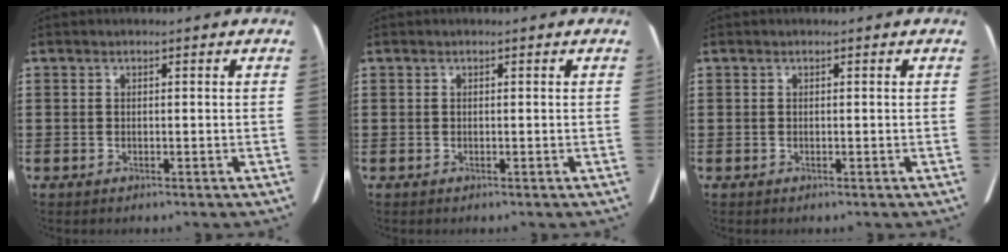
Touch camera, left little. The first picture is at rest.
{"total": 0.0}
{"total": 0.0}